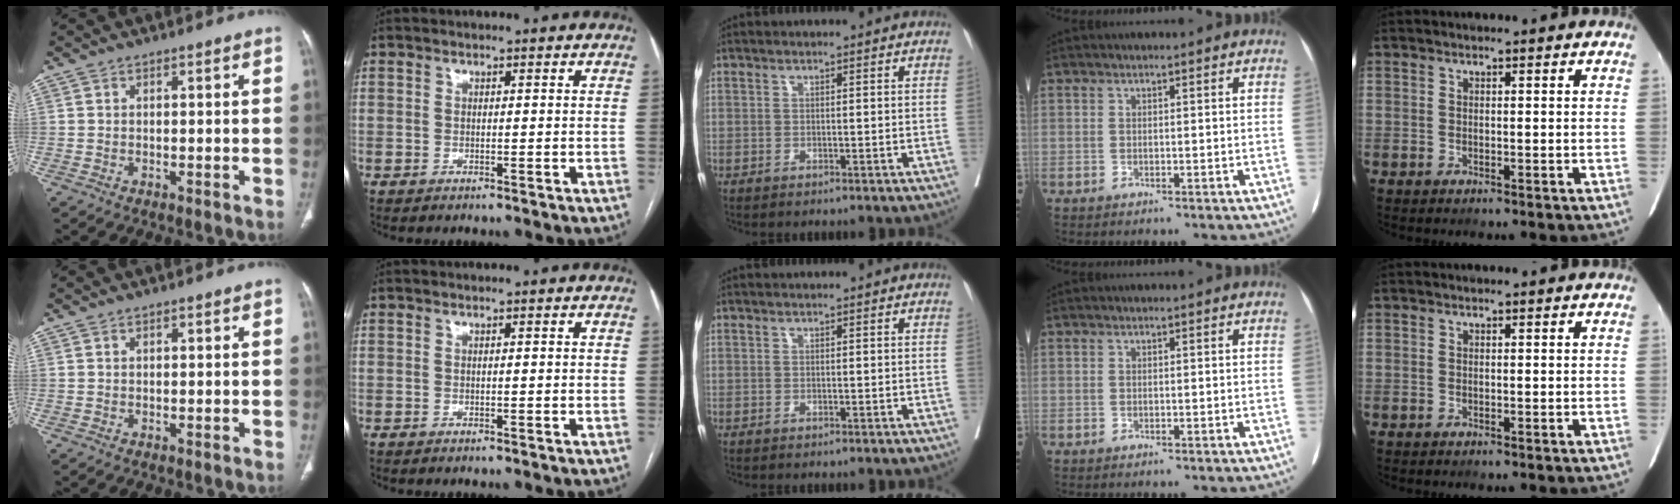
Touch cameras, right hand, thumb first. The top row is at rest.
{"thumb": {"total": 0.5, "force": [0.3, 0.3, 0.4], "torque": [-0.006, 0.000, 0.005]}, "index": {"total": 0.6, "force": [0.0, 0.1, 0.6], "torque": [-0.011, 0.001, 0.002]}}